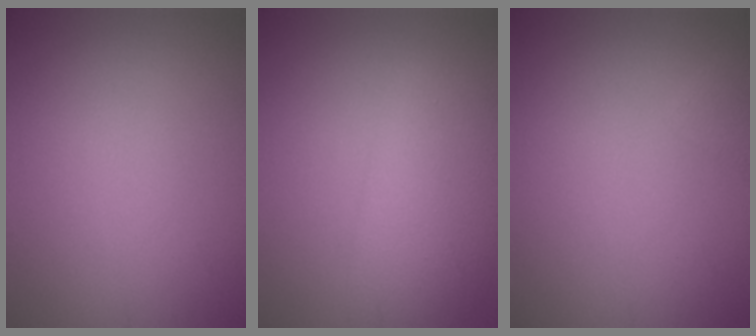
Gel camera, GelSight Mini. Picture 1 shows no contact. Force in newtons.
{"total": 4.8, "press": 4.8, "slide": 0.1}
{"total": 0.9, "press": 0.9, "slide": 0.1}